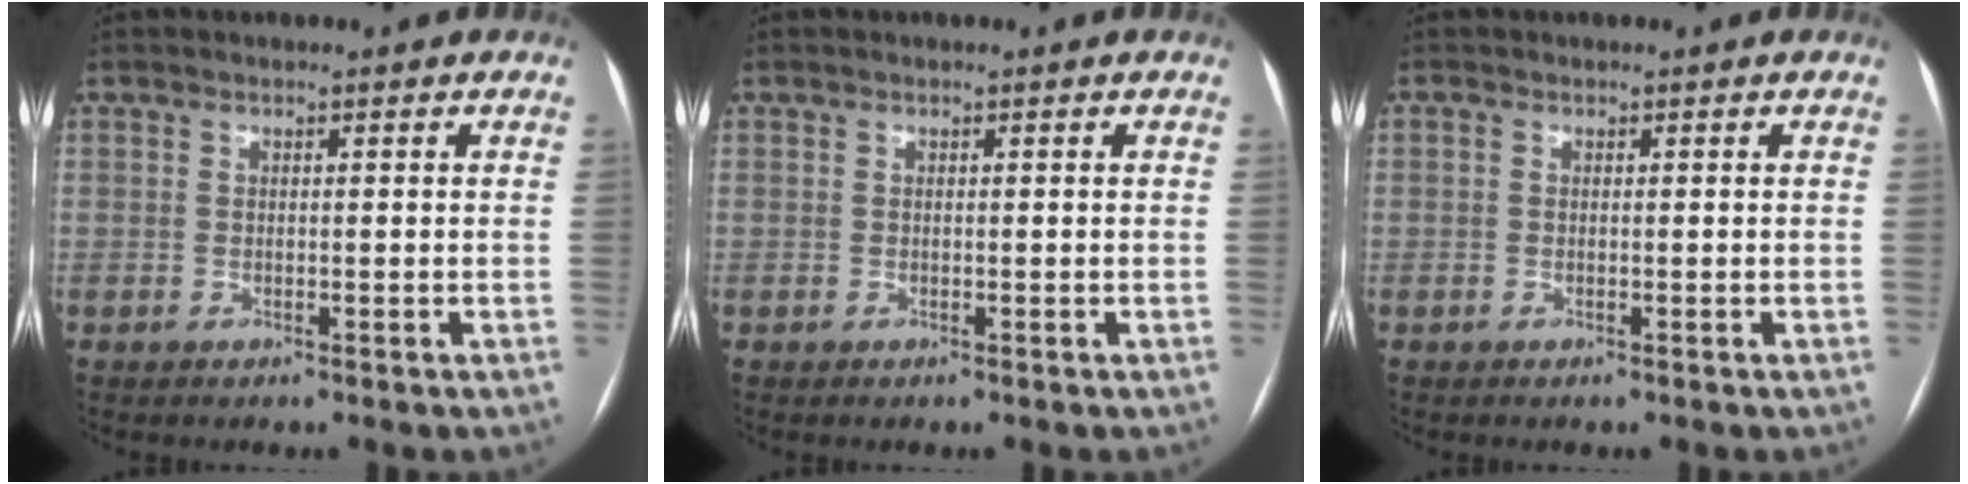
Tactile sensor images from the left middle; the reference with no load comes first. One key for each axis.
{"total": 0.0}
{"total": 0.0}